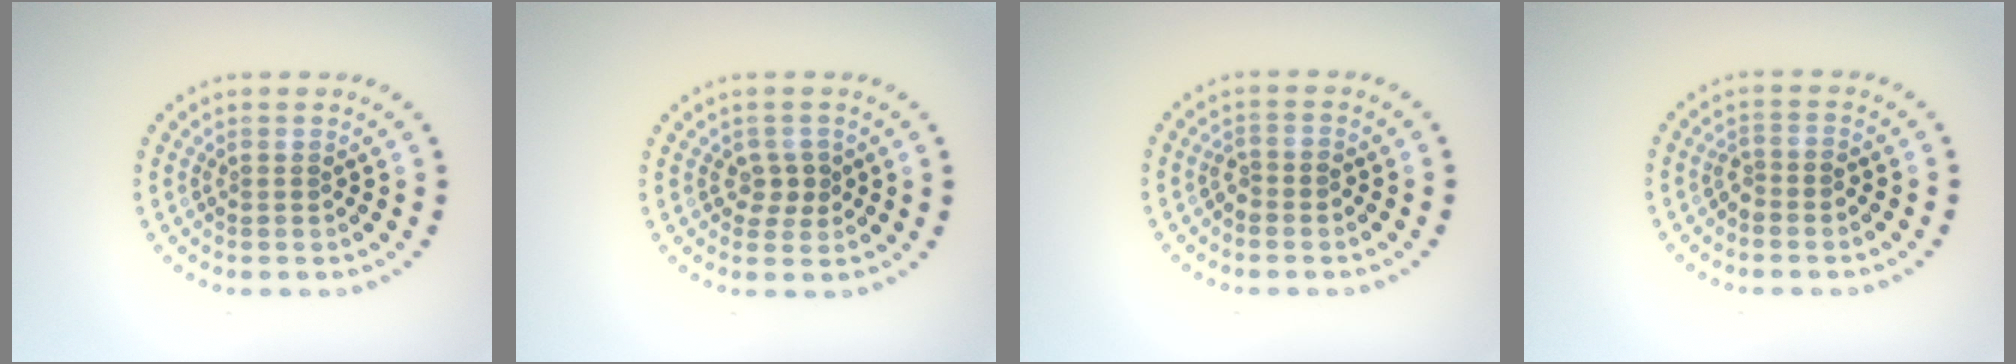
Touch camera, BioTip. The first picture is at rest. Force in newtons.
{"total": 1.9, "press": 1.7, "slide": 0.7}
{"total": 1.1, "press": 0.9, "slide": 0.5}
{"total": 1.3, "press": 1.1, "slide": 0.7}